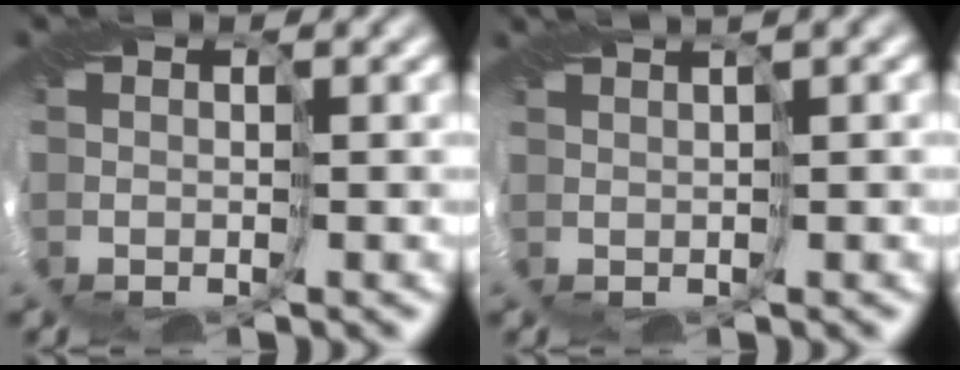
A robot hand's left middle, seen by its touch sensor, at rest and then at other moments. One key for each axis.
{"total": 2.4, "fx": 1.5, "fy": 0.1, "fz": 1.9, "tx": -0.041, "ty": 0.006, "tz": 0.026}